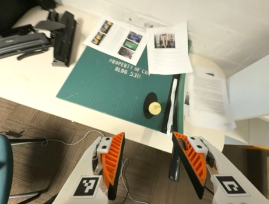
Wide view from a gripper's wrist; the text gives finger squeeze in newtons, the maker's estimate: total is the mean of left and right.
{"total": 0.0}